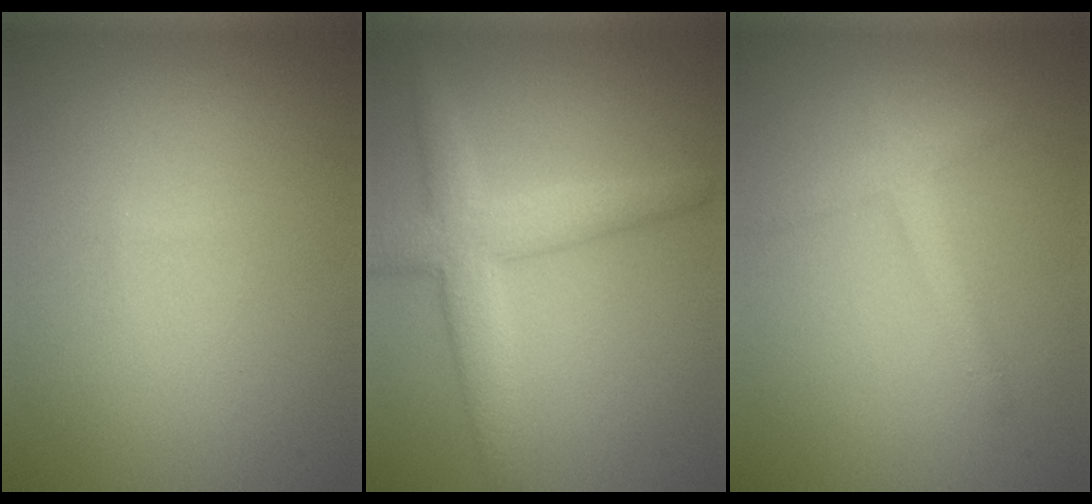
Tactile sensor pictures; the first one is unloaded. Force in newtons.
{"total": 4.7, "press": 4.7, "slide": 0.3}
{"total": 2.0, "press": 2.0, "slide": 0.1}